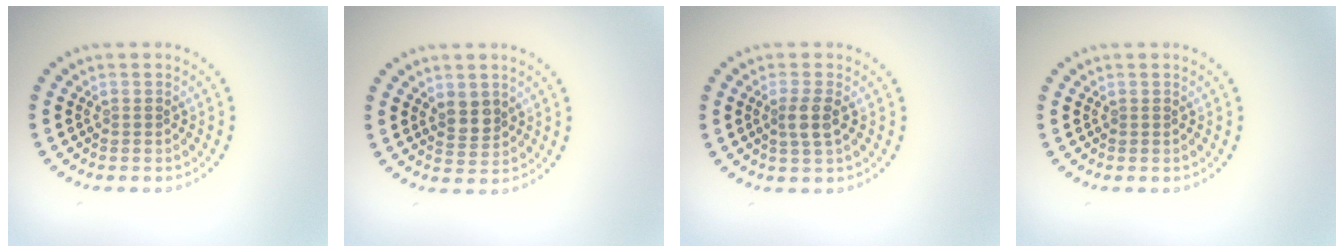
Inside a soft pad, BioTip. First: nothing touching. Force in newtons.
{"total": 1.9, "press": 1.7, "slide": 0.8}
{"total": 2.0, "press": 1.7, "slide": 1.0}
{"total": 0.0}